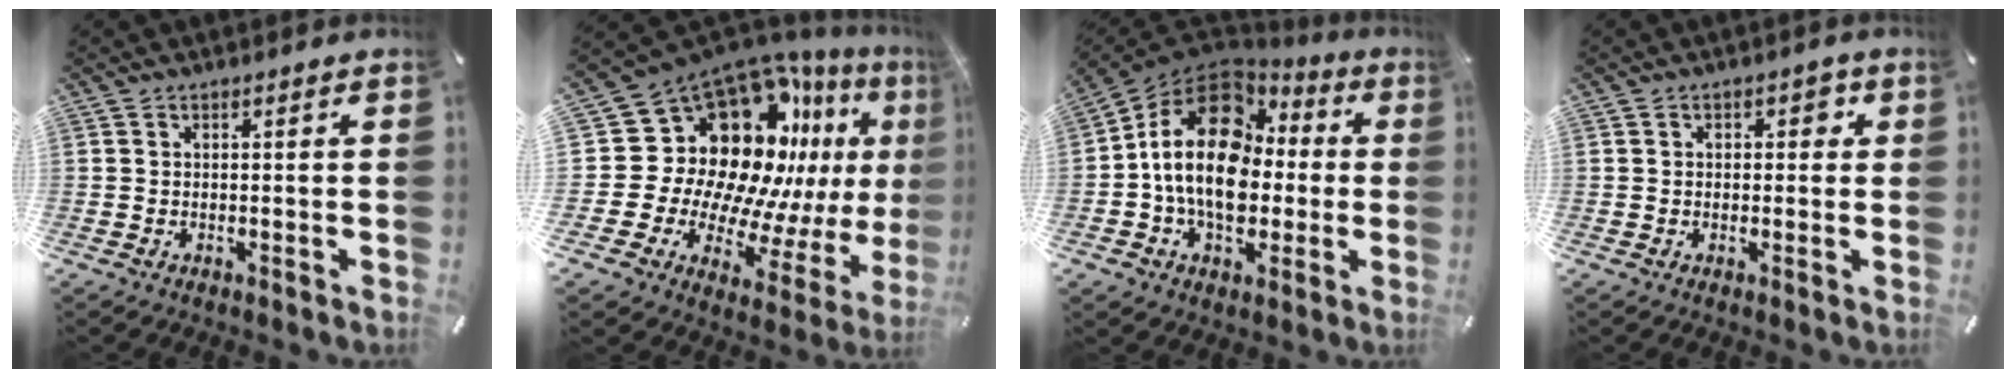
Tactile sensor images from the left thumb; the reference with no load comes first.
{"total": 21.6, "force": [7.5, 16.2, 12.1], "torque": [-0.180, -0.125, 0.172]}
{"total": 18.3, "force": [-0.6, 13.9, 12.0], "torque": [-0.231, 0.006, -0.015]}
{"total": 2.3, "force": [0.0, 1.8, 1.5], "torque": [-0.015, 0.006, -0.008]}